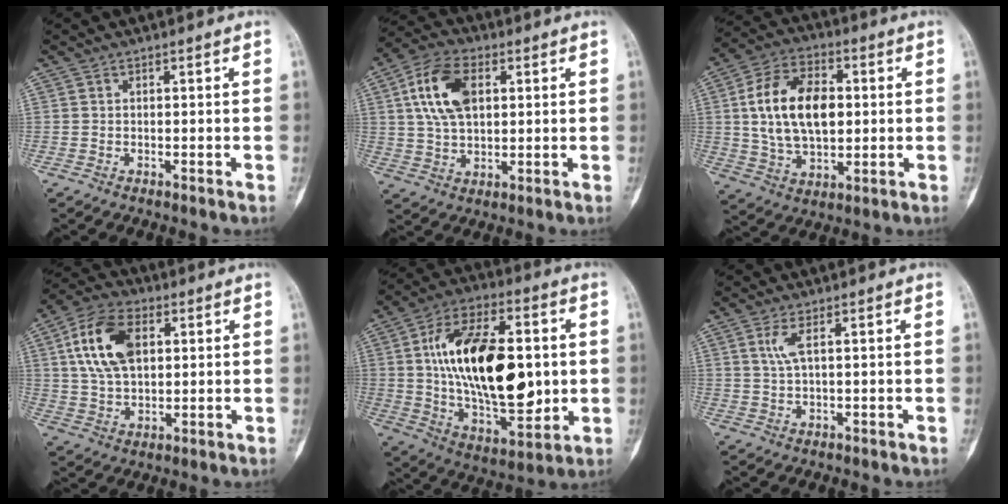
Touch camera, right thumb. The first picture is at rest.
{"total": 12.7, "force": [3.5, 7.5, 9.6], "torque": [-0.176, 0.006, 0.062]}
{"total": 16.8, "force": [2.0, 10.1, 13.3], "torque": [-0.219, 0.008, 0.035]}
{"total": 14.0, "force": [3.9, 8.4, 10.5], "torque": [-0.192, 0.006, 0.071]}
{"total": 26.4, "force": [2.0, 13.6, 22.6], "torque": [-0.359, -0.009, 0.039]}
{"total": 3.1, "force": [1.2, 0.6, 2.8], "torque": [-0.072, 0.001, 0.030]}